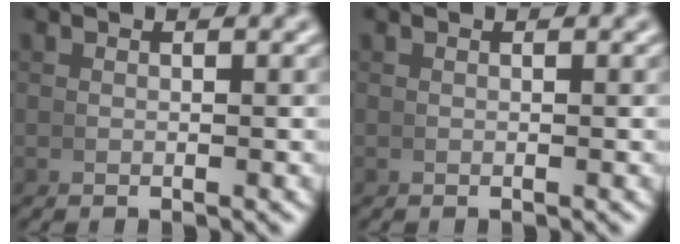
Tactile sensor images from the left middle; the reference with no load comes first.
{"total": 0.0}